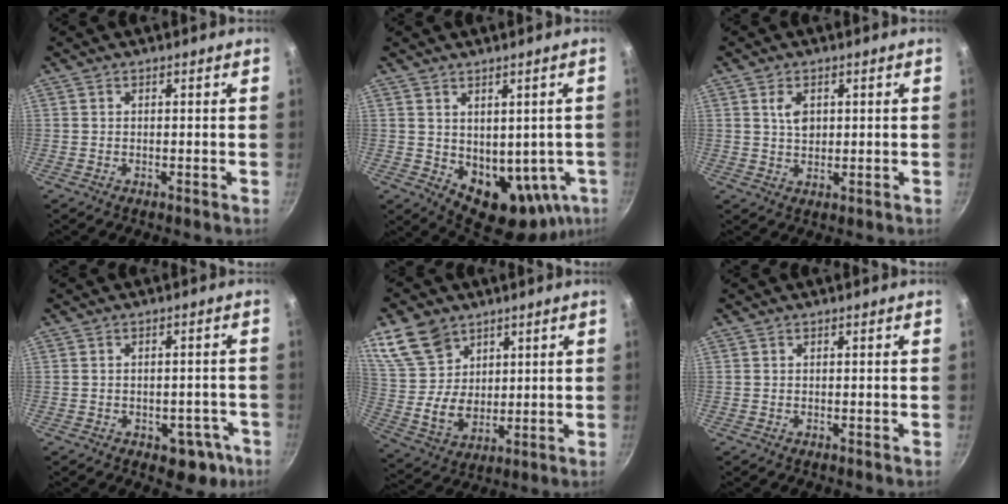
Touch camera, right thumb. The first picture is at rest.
{"total": 13.4, "force": [-0.8, 9.2, 9.7], "torque": [-0.096, -0.008, 0.021]}
{"total": 4.0, "force": [1.1, 2.7, 2.8], "torque": [-0.037, -0.006, 0.022]}
{"total": 6.9, "force": [-3.0, 4.6, 4.2], "torque": [-0.012, 0.029, -0.022]}
{"total": 14.0, "force": [7.5, 10.2, 6.0], "torque": [-0.086, -0.030, 0.159]}
{"total": 0.0}